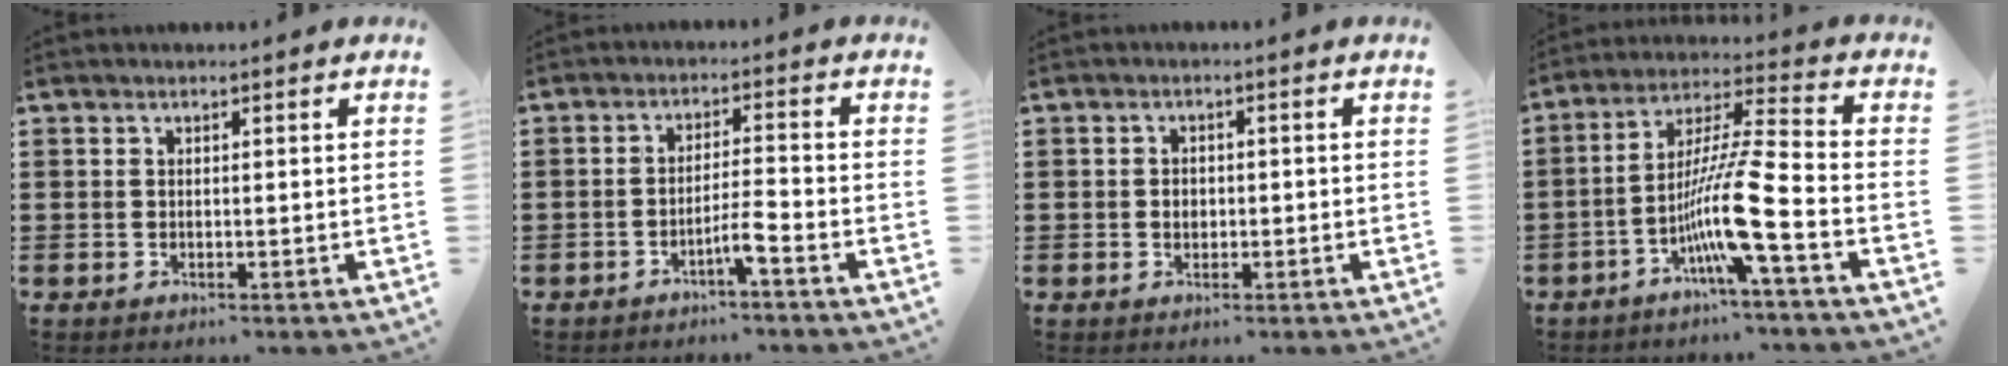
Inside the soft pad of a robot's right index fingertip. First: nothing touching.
{"total": 3.8, "force": [-2.4, 0.0, 2.9], "torque": [-0.058, -0.002, -0.048]}
{"total": 1.8, "force": [-0.4, 1.3, 1.2], "torque": [-0.027, 0.004, -0.009]}
{"total": 11.0, "force": [-5.1, -0.1, 9.8], "torque": [-0.199, -0.014, -0.105]}